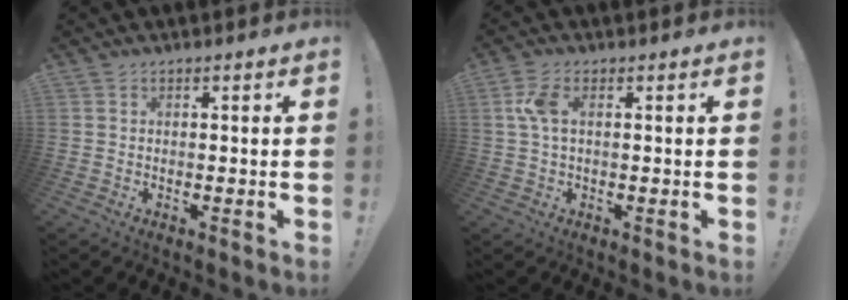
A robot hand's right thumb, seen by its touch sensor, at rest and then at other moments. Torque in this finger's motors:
{"motor_torque": [0.00, 0.00, 0.08, -0.04, 0.00]}